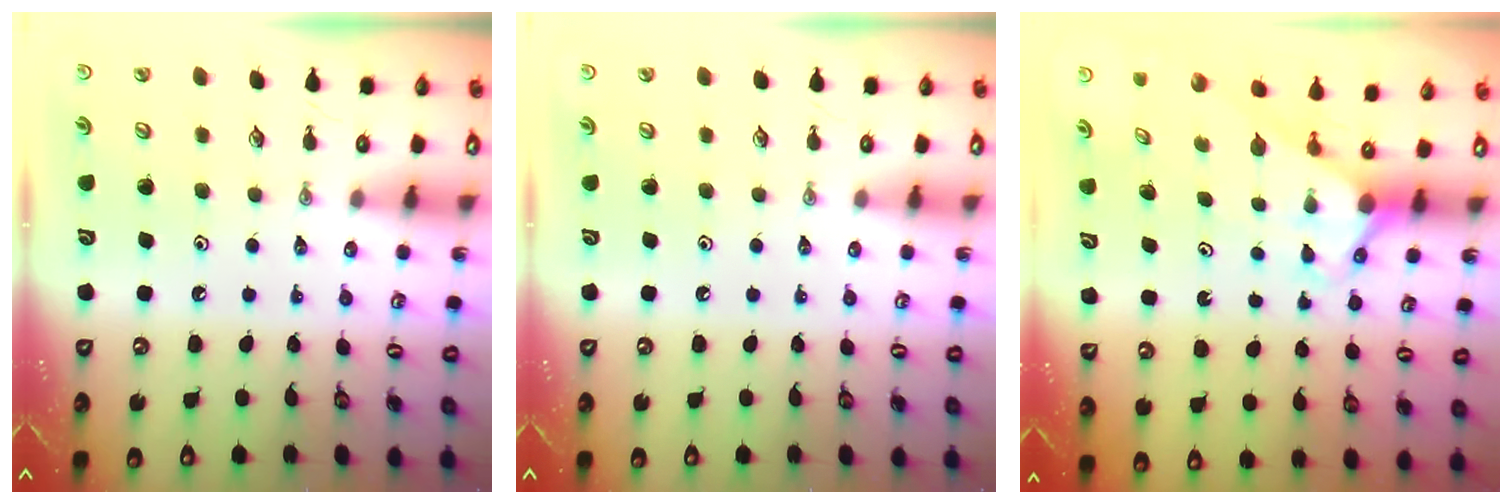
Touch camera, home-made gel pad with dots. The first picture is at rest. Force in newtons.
{"total": 0.0}
{"total": 2.8, "press": 2.8, "slide": 0.1}